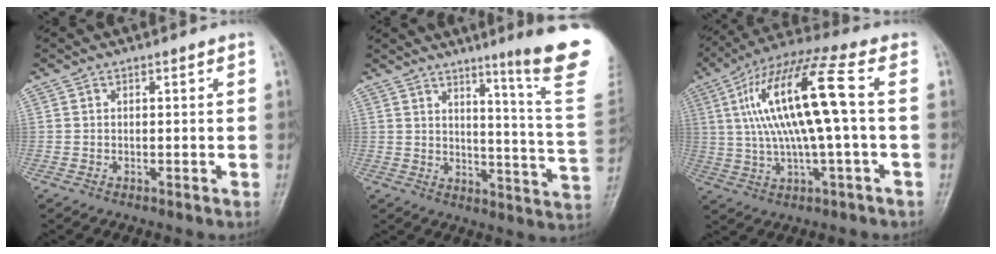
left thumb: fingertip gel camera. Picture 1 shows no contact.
{"total": 17.6, "force": [10.9, -0.2, 13.8], "torque": [-0.162, -0.088, 0.136]}
{"total": 16.7, "force": [1.9, 3.1, 16.3], "torque": [-0.332, 0.036, 0.032]}